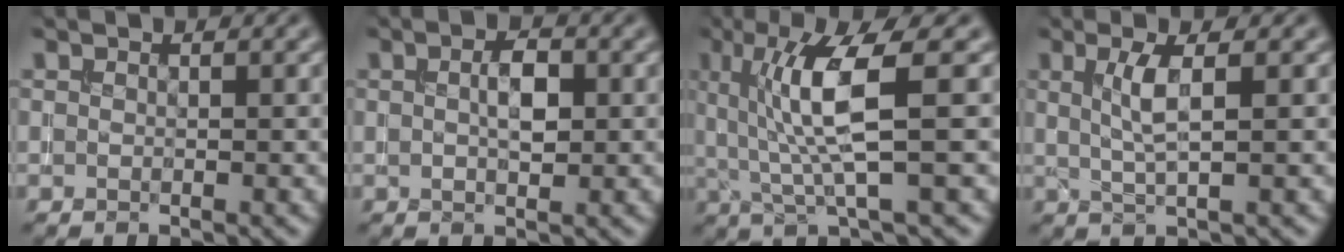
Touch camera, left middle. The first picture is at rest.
{"total": 2.5, "force": [0.4, 1.1, 2.1], "torque": [-0.042, 0.006, 0.007]}
{"total": 6.7, "force": [1.0, 1.1, 6.5], "torque": [-0.130, -0.001, 0.024]}
{"total": 2.8, "force": [0.7, 0.6, 2.6], "torque": [-0.053, 0.001, 0.016]}